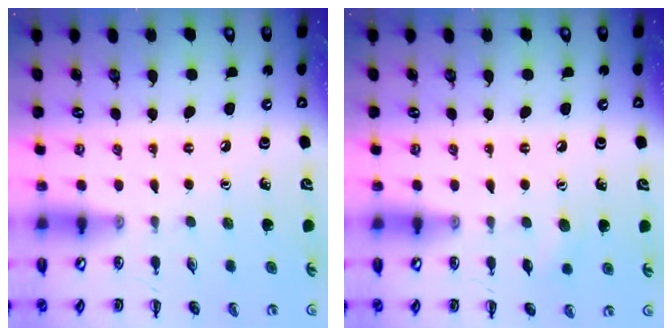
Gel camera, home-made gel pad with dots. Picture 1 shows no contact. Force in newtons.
{"total": 4.5, "press": 4.4, "slide": 0.9}